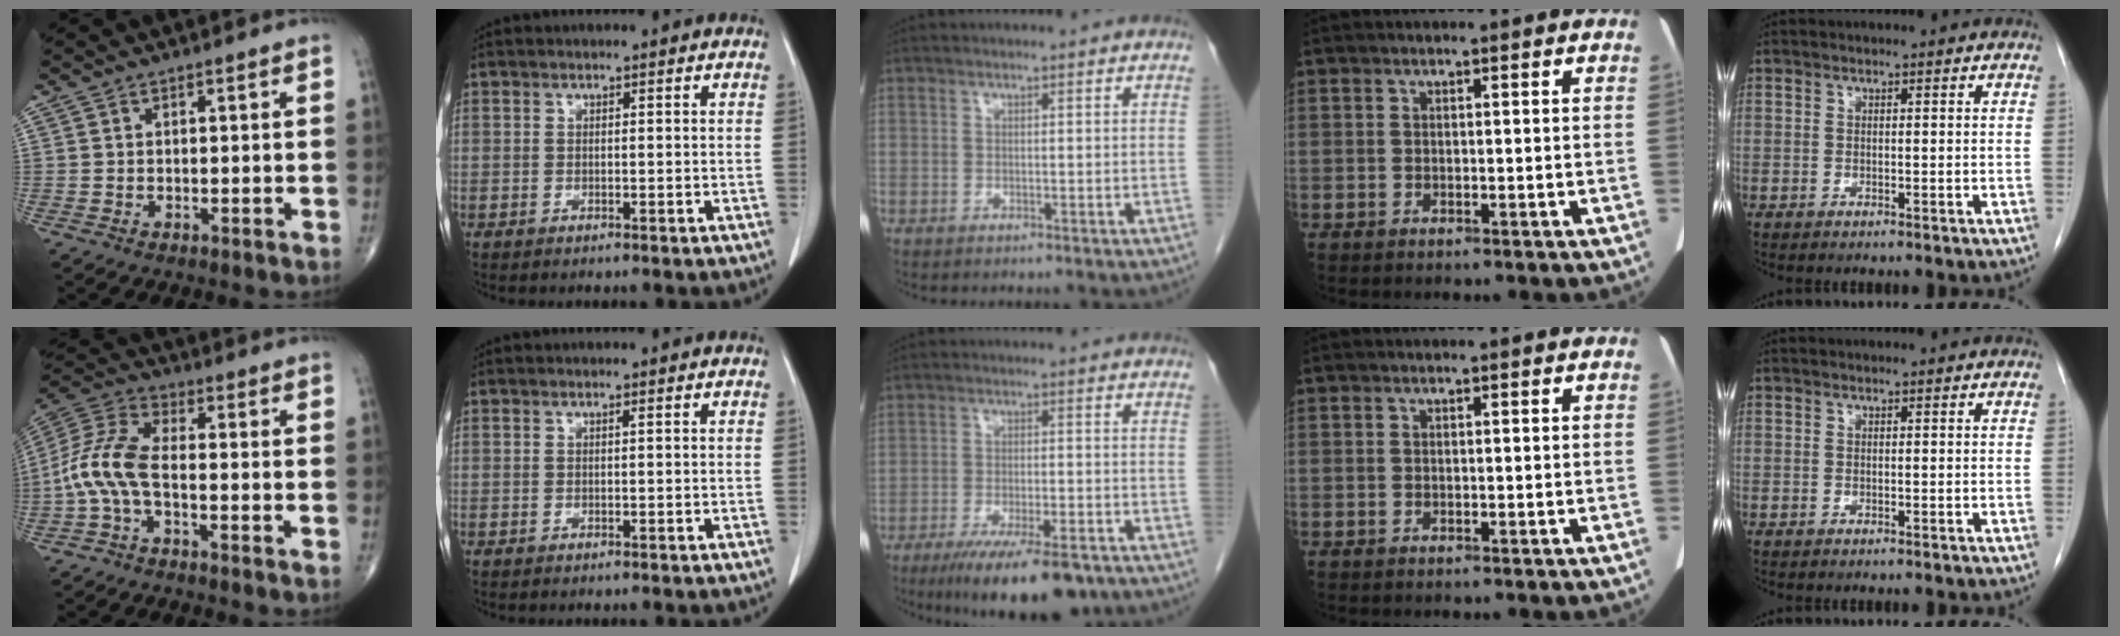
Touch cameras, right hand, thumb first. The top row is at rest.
{"thumb": {"total": 9.6, "force": [-2.5, 4.0, 8.4], "torque": [-0.189, 0.034, -0.062]}, "middle": {"total": 13.3, "force": [-9.5, 3.1, 8.7], "torque": [-0.120, -0.020, -0.145]}}